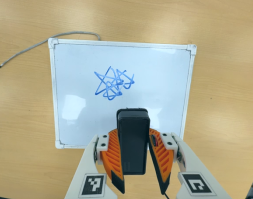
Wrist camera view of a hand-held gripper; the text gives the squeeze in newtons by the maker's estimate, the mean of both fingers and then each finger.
{"total": 9.9, "left": 8.0, "right": 11.8}